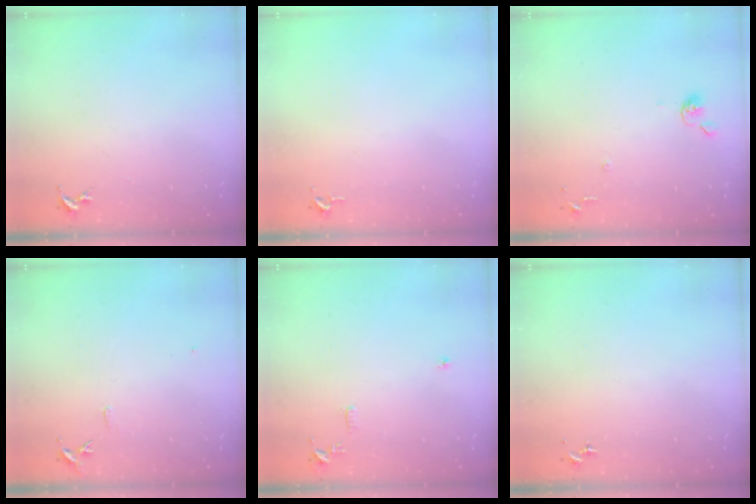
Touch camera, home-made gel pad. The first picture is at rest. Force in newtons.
{"total": 2.6, "press": 2.6, "slide": 0.4}
{"total": 6.6, "press": 6.6, "slide": 0.6}
{"total": 5.8, "press": 5.8, "slide": 0.6}
{"total": 7.8, "press": 7.8, "slide": 0.8}
{"total": 0.0}